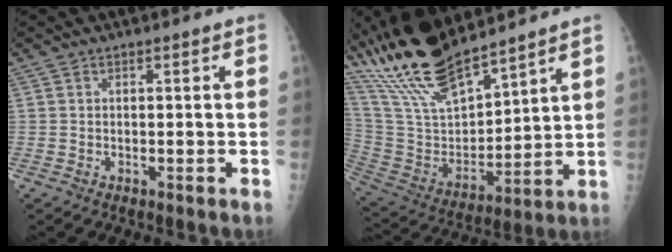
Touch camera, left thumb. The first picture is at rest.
{"total": 20.2, "force": [16.6, 5.4, 10.1], "torque": [-0.165, -0.076, 0.327]}